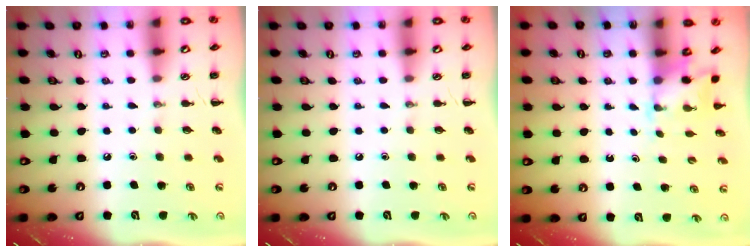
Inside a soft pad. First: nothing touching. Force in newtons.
{"total": 0.0}
{"total": 1.7, "press": 1.6, "slide": 0.5}